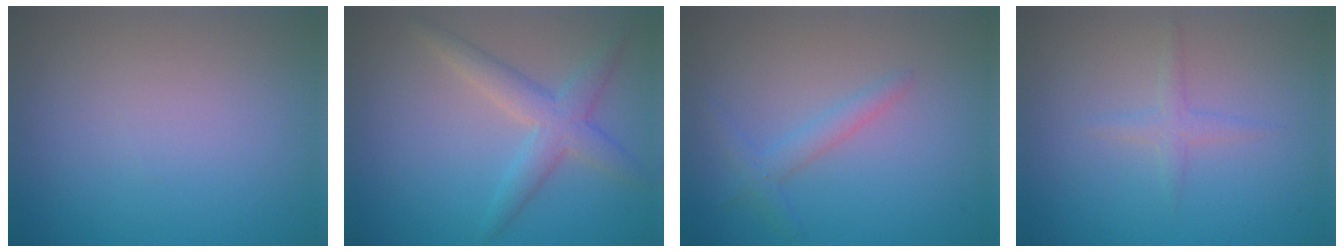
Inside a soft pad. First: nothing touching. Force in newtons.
{"total": 3.5, "press": 3.5, "slide": 0.2}
{"total": 1.7, "press": 1.7, "slide": 0.1}
{"total": 1.3, "press": 1.3, "slide": 0.0}